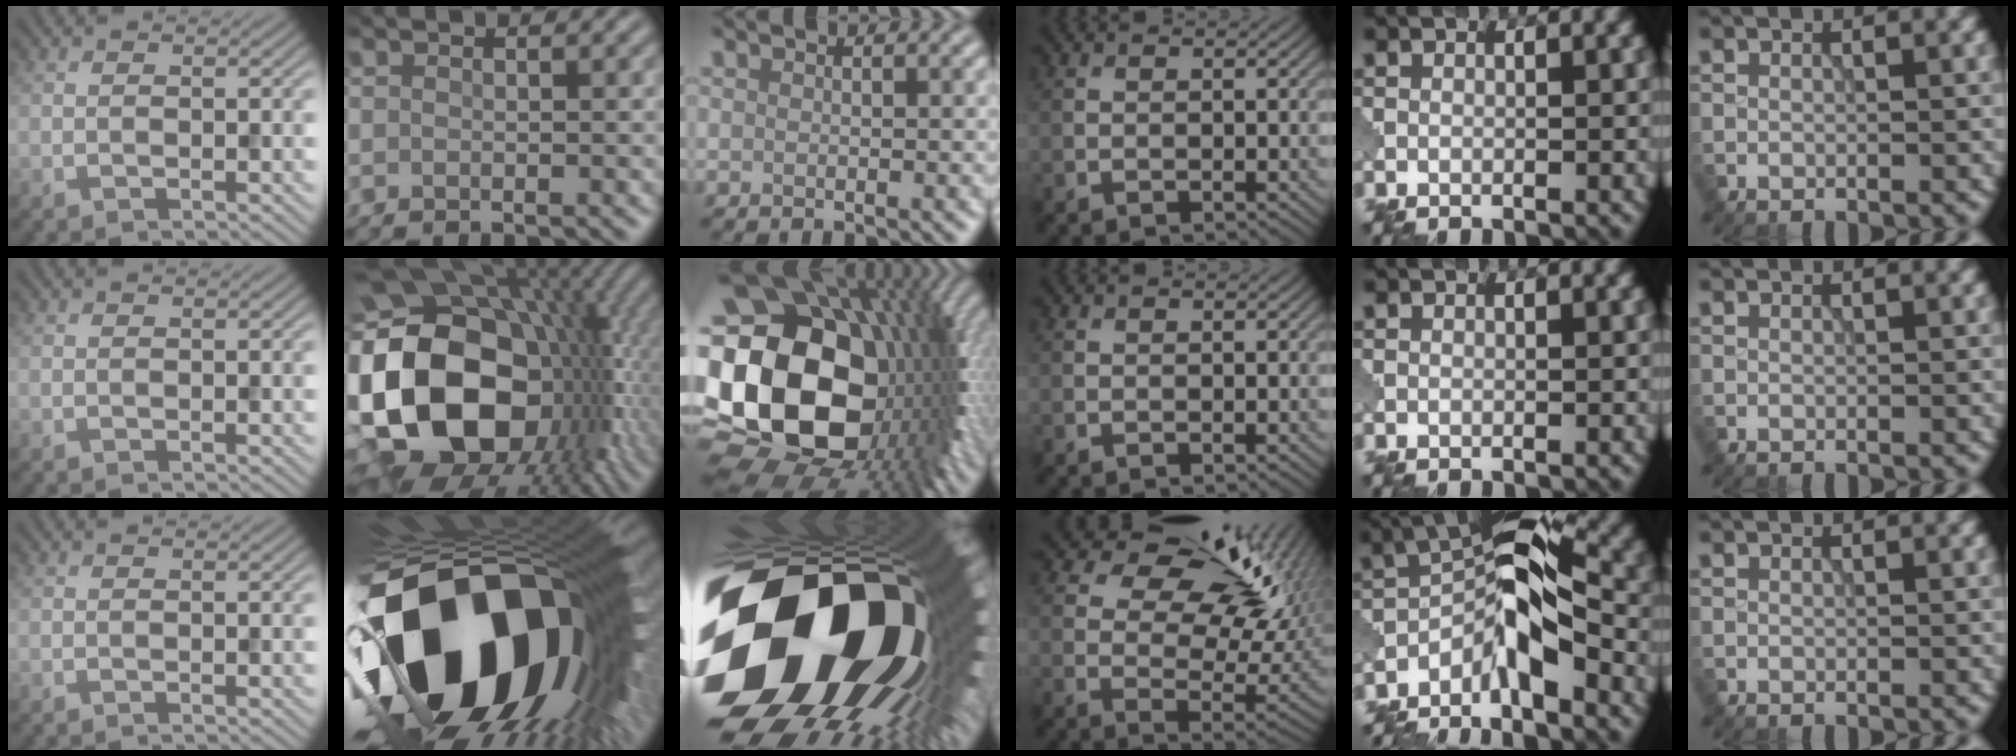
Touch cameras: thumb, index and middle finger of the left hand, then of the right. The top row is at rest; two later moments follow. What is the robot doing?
{"motion": "disassemble", "object": "puzzle pieces"}